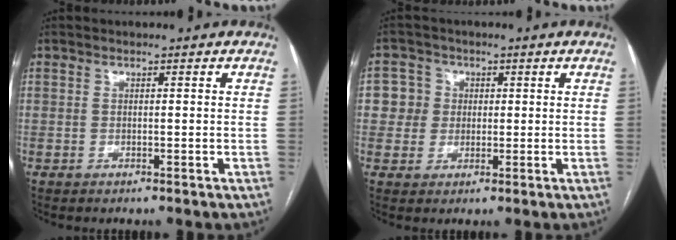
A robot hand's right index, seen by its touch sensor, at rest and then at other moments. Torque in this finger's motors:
{"motor_torque": [0.02, 0.06, 0.03, 0.02]}